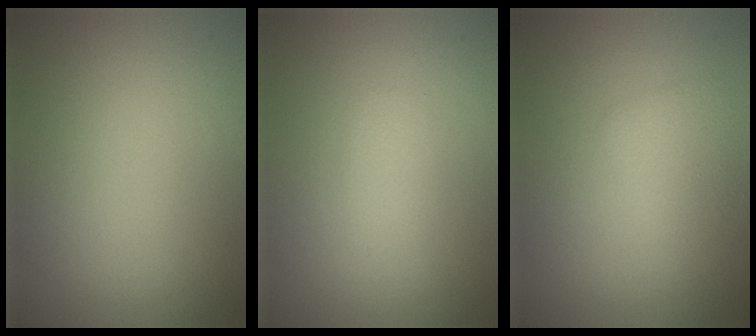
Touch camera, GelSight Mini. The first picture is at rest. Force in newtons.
{"total": 1.0, "press": 1.0, "slide": 0.0}
{"total": 2.1, "press": 2.1, "slide": 0.0}